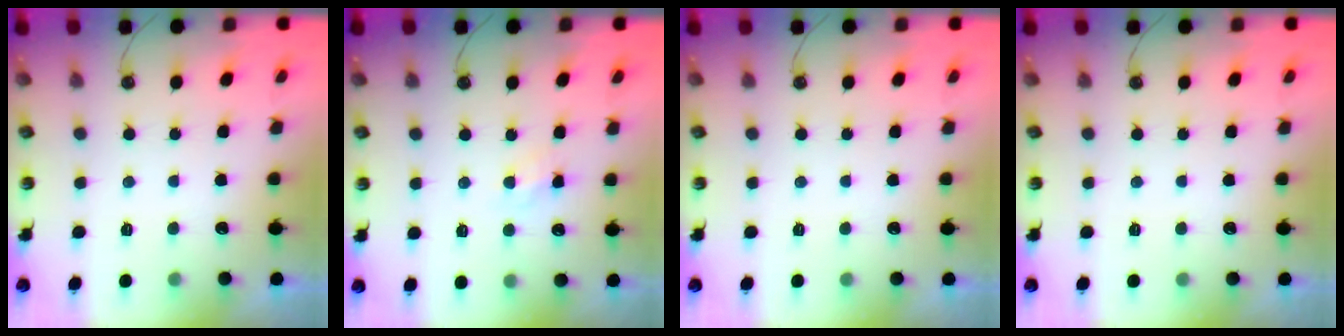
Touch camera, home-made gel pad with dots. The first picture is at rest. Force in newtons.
{"total": 3.0, "press": 2.9, "slide": 0.5}
{"total": 0.0}
{"total": 0.0}